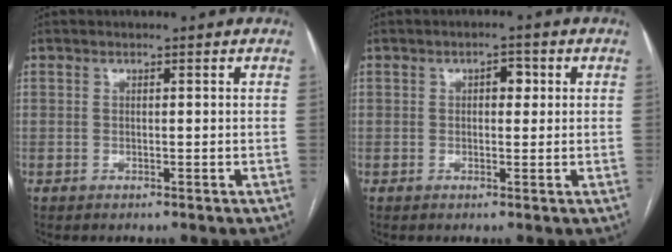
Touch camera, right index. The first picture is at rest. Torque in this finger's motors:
{"motor_torque": [0.02, -0.01, 0.02, 0.02]}